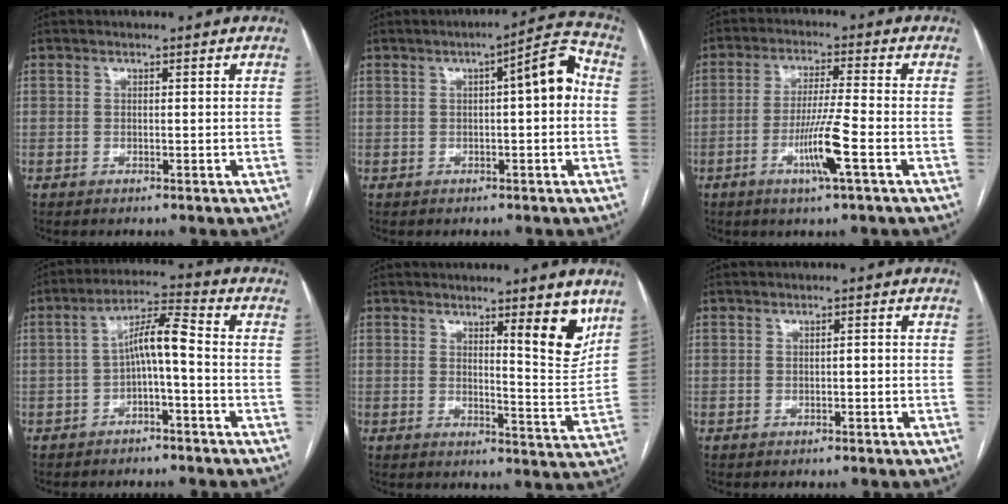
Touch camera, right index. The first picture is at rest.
{"total": 6.9, "force": [0.6, 1.2, 6.8], "torque": [-0.090, 0.026, 0.002]}
{"total": 7.7, "force": [-2.9, -0.7, 7.1], "torque": [-0.135, -0.011, -0.056]}
{"total": 6.6, "force": [-1.2, 0.9, 6.4], "torque": [-0.113, 0.030, -0.023]}
{"total": 7.4, "force": [4.6, 0.8, 5.8], "torque": [-0.070, -0.023, 0.062]}
{"total": 0.9, "force": [-0.3, 0.2, 0.8], "torque": [-0.012, 0.003, -0.004]}